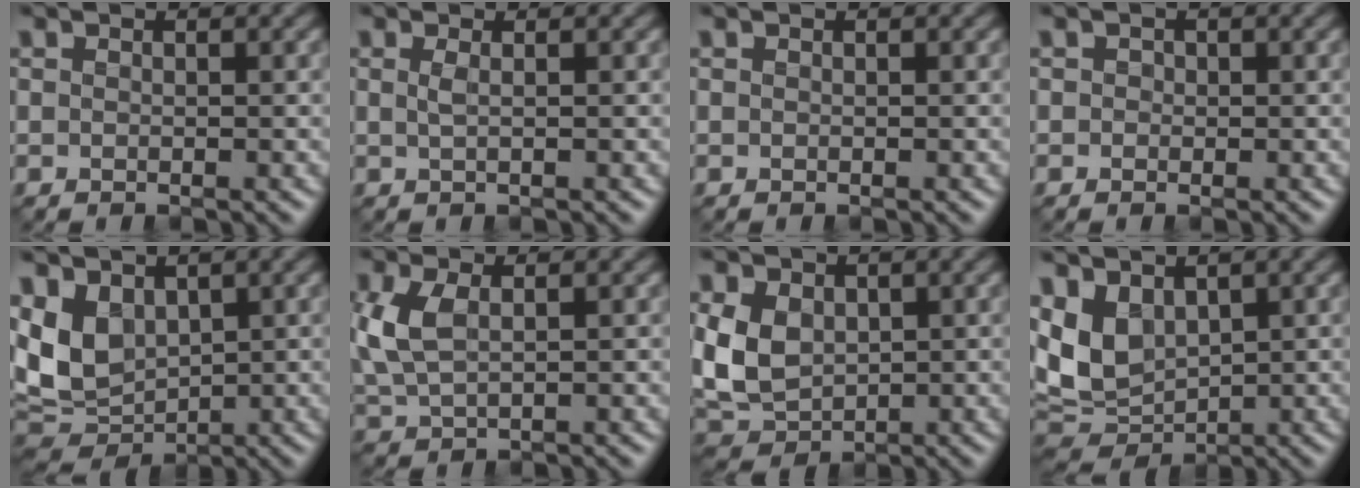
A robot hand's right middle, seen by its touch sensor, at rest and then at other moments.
{"total": 0.9, "force": [0.0, 0.3, 0.9], "torque": [-0.017, -0.002, -0.002]}
{"total": 0.0}
{"total": 0.6, "force": [0.0, 0.6, 0.1], "torque": [0.001, -0.003, -0.002]}
{"total": 7.5, "force": [1.5, 5.2, 5.2], "torque": [-0.129, -0.004, 0.026]}
{"total": 4.0, "force": [0.7, 2.1, 3.3], "torque": [-0.087, 0.002, 0.017]}
{"total": 5.0, "force": [0.2, 3.7, 3.4], "torque": [-0.076, -0.004, 0.002]}
{"total": 7.2, "force": [1.7, 4.8, 5.1], "torque": [-0.125, -0.002, 0.028]}